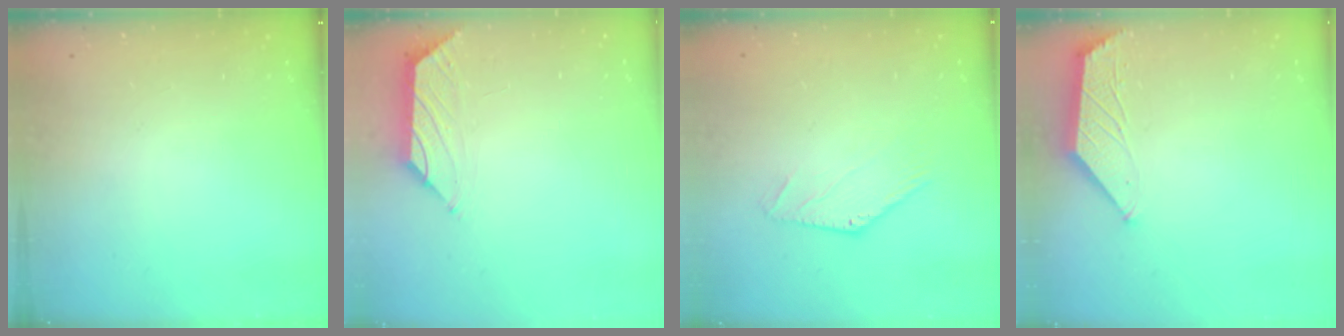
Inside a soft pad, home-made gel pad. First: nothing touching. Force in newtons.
{"total": 0.0}
{"total": 0.0}
{"total": 1.8, "press": 1.8, "slide": 0.3}